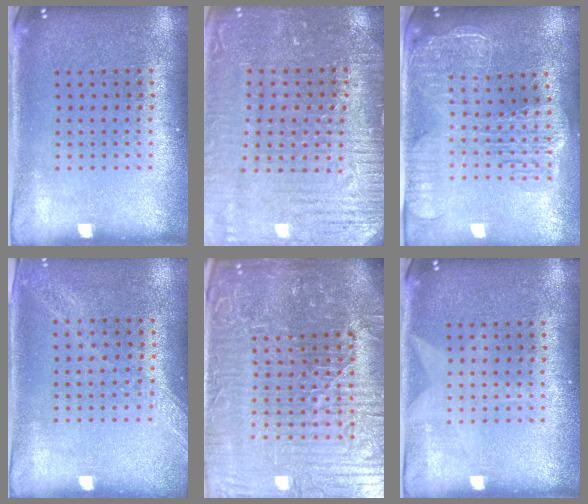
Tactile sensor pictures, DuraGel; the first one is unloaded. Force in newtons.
{"total": 3.3, "press": 3.3, "slide": 0.4}
{"total": 2.7, "press": 2.3, "slide": 1.4}
{"total": 1.2, "press": 1.2, "slide": 0.2}
{"total": 7.9, "press": 7.0, "slide": 3.6}
{"total": 0.9, "press": 0.9, "slide": 0.2}